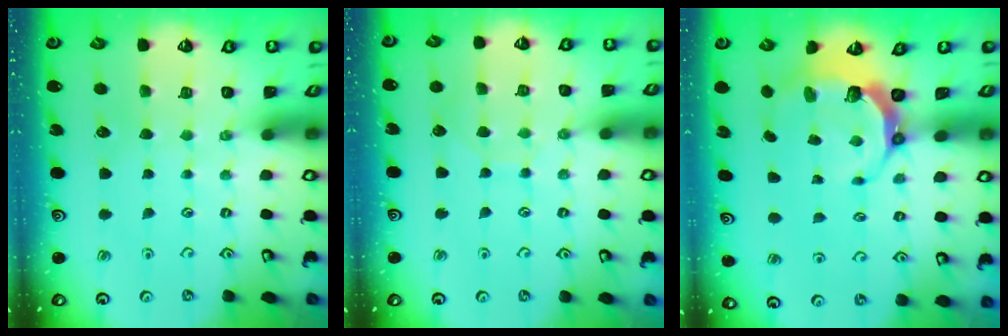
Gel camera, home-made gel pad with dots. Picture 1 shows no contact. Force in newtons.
{"total": 6.7, "press": 6.7, "slide": 0.2}
{"total": 7.5, "press": 6.3, "slide": 4.2}